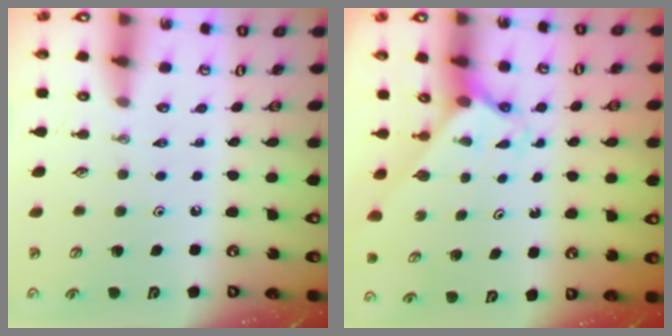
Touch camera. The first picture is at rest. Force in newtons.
{"total": 2.0, "press": 2.0, "slide": 0.1}